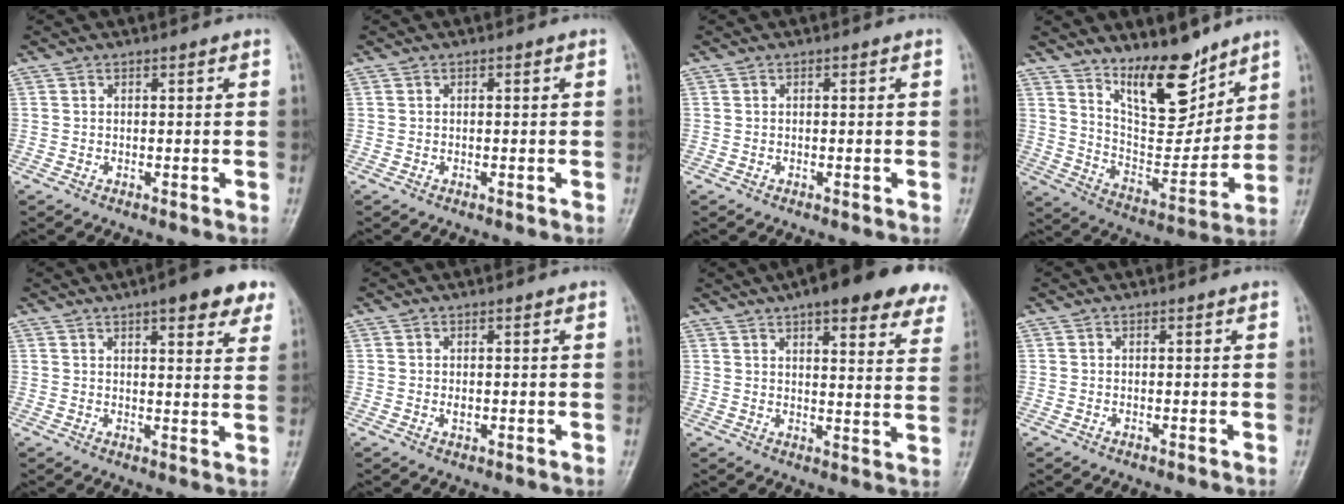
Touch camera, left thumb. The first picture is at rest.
{"total": 0.0}
{"total": 0.0}
{"total": 14.9, "force": [10.7, 5.8, 8.6], "torque": [-0.098, -0.084, 0.195]}
{"total": 10.5, "force": [6.5, 2.9, 7.8], "torque": [-0.072, -0.021, 0.075]}
{"total": 1.2, "force": [0.3, 0.7, 1.0], "torque": [-0.014, -0.004, 0.009]}
{"total": 21.4, "force": [15.3, 6.3, 13.6], "torque": [-0.144, -0.024, 0.177]}
{"total": 0.0}